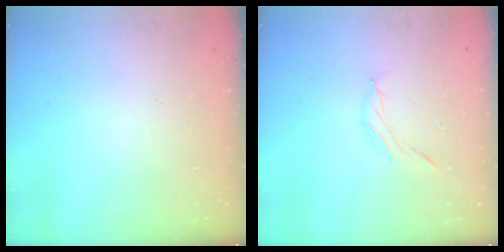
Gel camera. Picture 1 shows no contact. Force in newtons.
{"total": 4.5, "press": 4.4, "slide": 1.2}